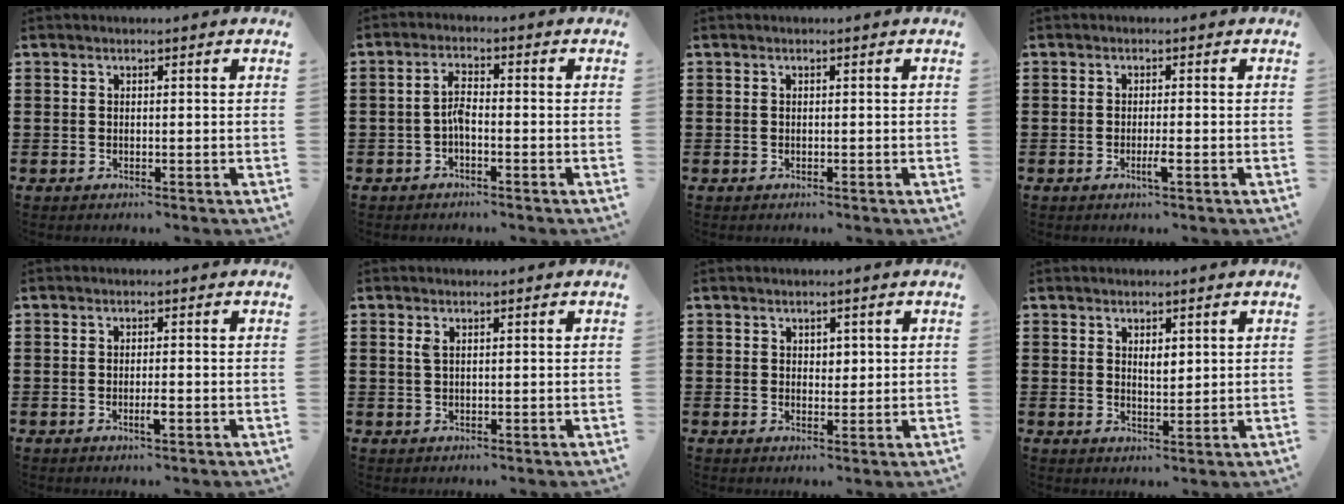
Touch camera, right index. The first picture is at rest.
{"total": 2.8, "force": [-1.1, 0.9, 2.5], "torque": [-0.047, 0.005, -0.021]}
{"total": 0.0}
{"total": 2.3, "force": [-1.0, 0.0, 2.0], "torque": [-0.043, -0.007, -0.020]}
{"total": 2.0, "force": [-0.9, 0.2, 1.8], "torque": [-0.040, -0.006, -0.017]}
{"total": 1.3, "force": [0.4, 0.4, 1.1], "torque": [-0.025, 0.004, 0.007]}
{"total": 1.5, "force": [0.8, 1.2, 0.6], "torque": [-0.006, 0.005, 0.013]}
{"total": 1.9, "force": [1.1, 0.9, 1.3], "torque": [-0.020, 0.000, 0.018]}